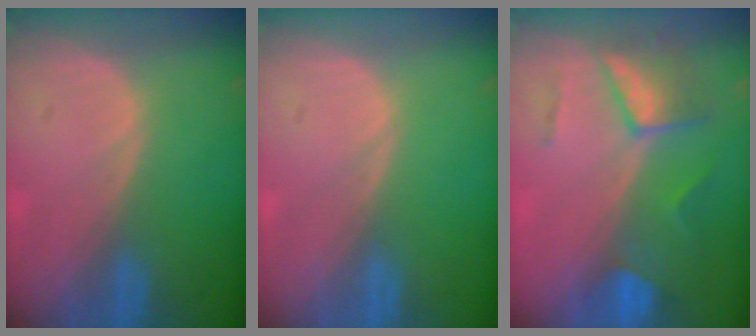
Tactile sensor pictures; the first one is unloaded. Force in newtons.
{"total": 0.0}
{"total": 7.3, "press": 6.5, "slide": 3.3}